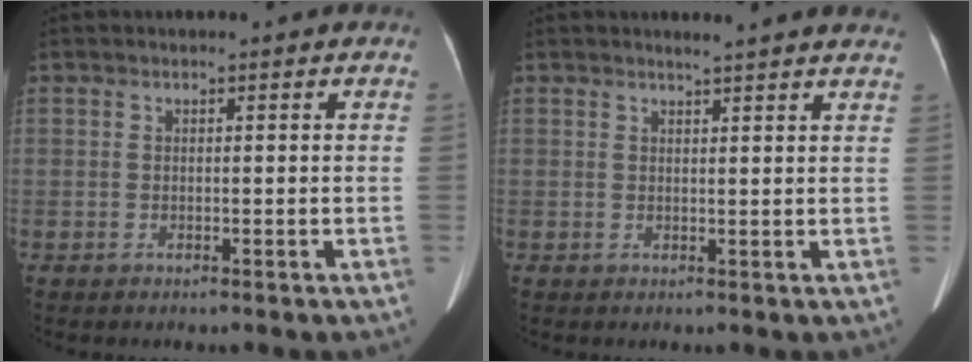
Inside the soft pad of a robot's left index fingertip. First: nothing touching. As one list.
[{"total": 7.0, "force": [6.5, 0.0, 2.7], "torque": [-0.035, 0.008, 0.060]}]